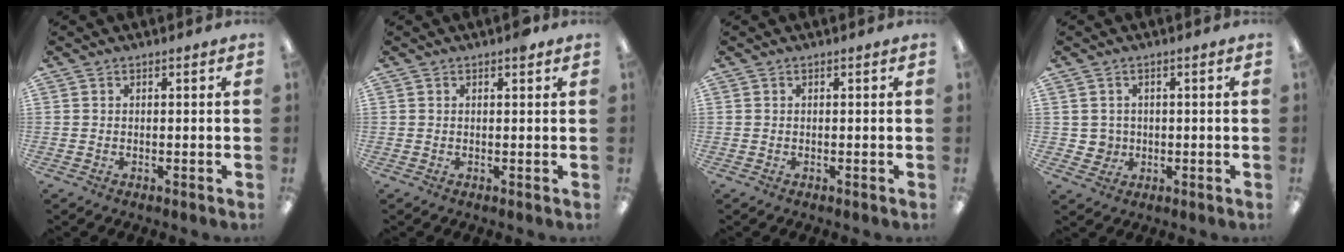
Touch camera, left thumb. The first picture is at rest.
{"total": 1.4, "force": [0.9, 0.4, 1.0], "torque": [-0.014, -0.001, 0.014]}
{"total": 0.0}
{"total": 3.0, "force": [0.4, 2.9, 0.2], "torque": [-0.004, 0.001, 0.007]}